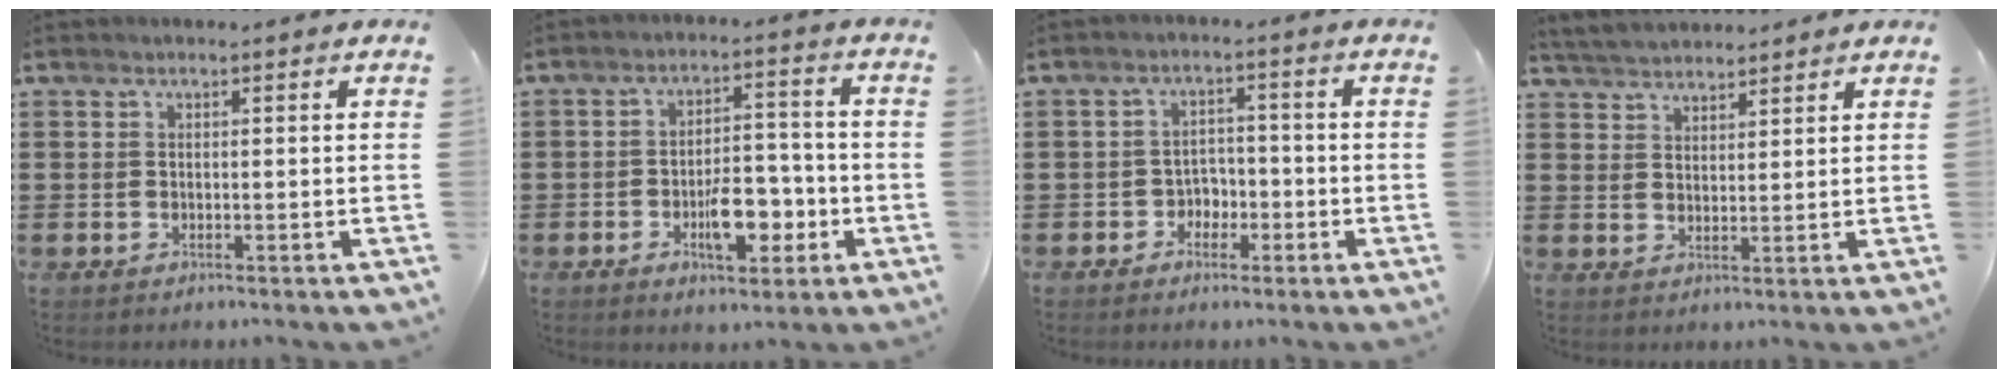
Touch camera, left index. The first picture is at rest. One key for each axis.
{"total": 8.0, "fx": -2.7, "fy": 3.9, "fz": 6.4, "tx": -0.103, "ty": 0.008, "tz": -0.047}
{"total": 3.0, "fx": -2.0, "fy": 2.1, "fz": 0.9, "tx": -0.026, "ty": 0.007, "tz": -0.046}
{"total": 3.5, "fx": 3.4, "fy": 0.6, "fz": 0.1, "tx": -0.015, "ty": -0.006, "tz": 0.063}